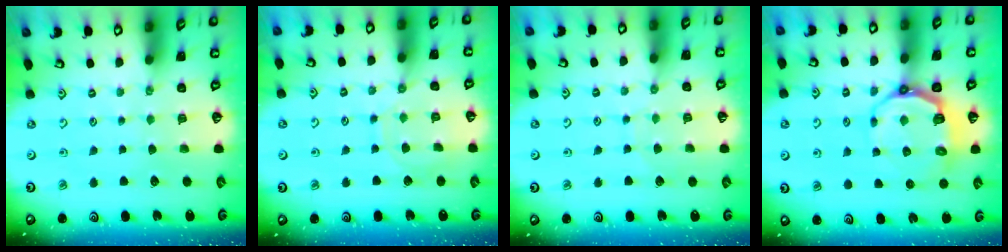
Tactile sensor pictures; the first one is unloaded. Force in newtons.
{"total": 8.6, "press": 8.5, "slide": 0.9}
{"total": 5.7, "press": 5.7, "slide": 0.6}
{"total": 8.6, "press": 7.5, "slide": 4.2}